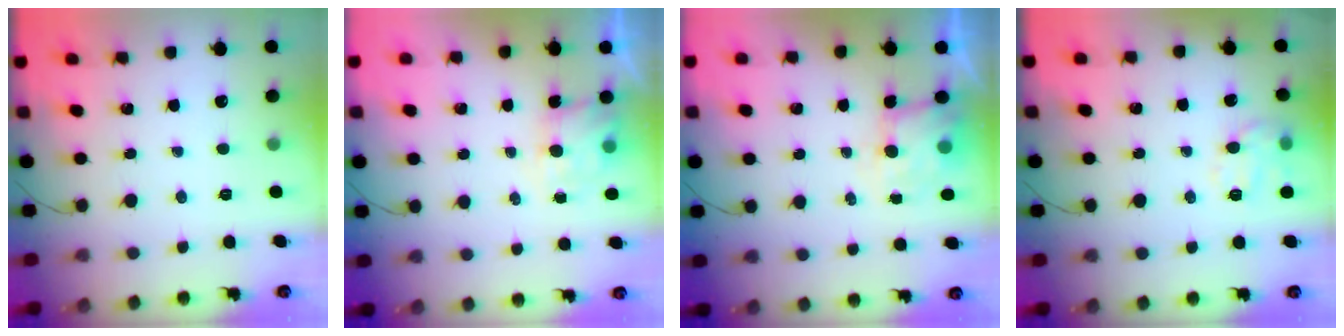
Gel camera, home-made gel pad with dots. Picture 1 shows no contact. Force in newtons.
{"total": 3.3, "press": 3.2, "slide": 0.9}
{"total": 6.5, "press": 6.4, "slide": 1.0}
{"total": 10.2, "press": 10.2, "slide": 0.2}